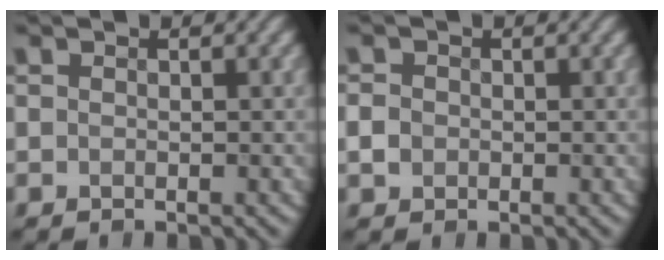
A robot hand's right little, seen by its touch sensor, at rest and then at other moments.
{"total": 1.4, "force": [-0.2, 1.3, 0.4], "torque": [-0.005, 0.001, -0.003]}